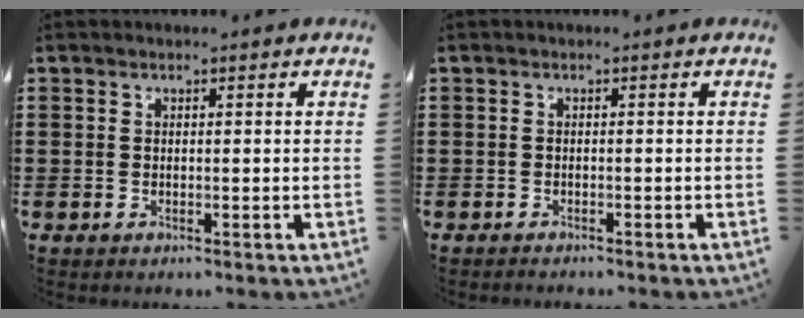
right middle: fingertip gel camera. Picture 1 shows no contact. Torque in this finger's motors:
{"motor_torque": [-0.19, 0.20, -0.03, -0.01]}